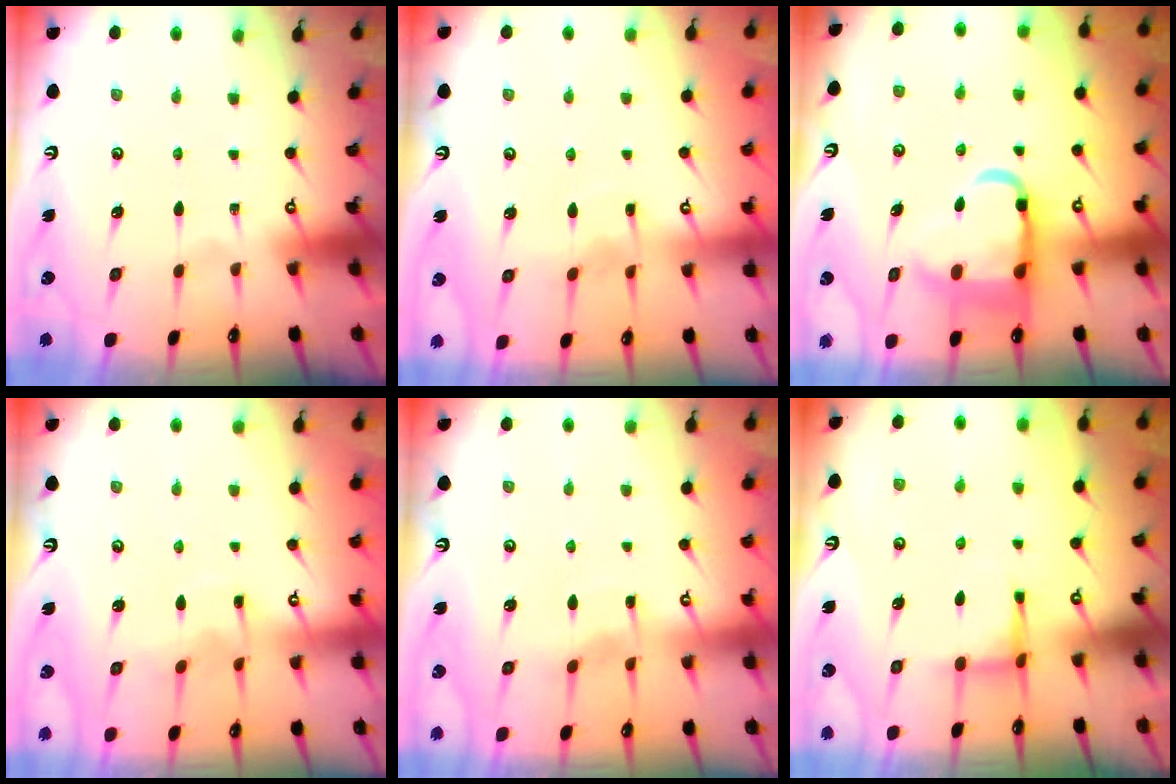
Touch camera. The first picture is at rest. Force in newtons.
{"total": 2.8, "press": 2.8, "slide": 0.3}
{"total": 13.3, "press": 13.2, "slide": 1.7}
{"total": 3.6, "press": 3.6, "slide": 0.1}
{"total": 3.2, "press": 3.1, "slide": 0.3}
{"total": 3.8, "press": 3.7, "slide": 0.9}